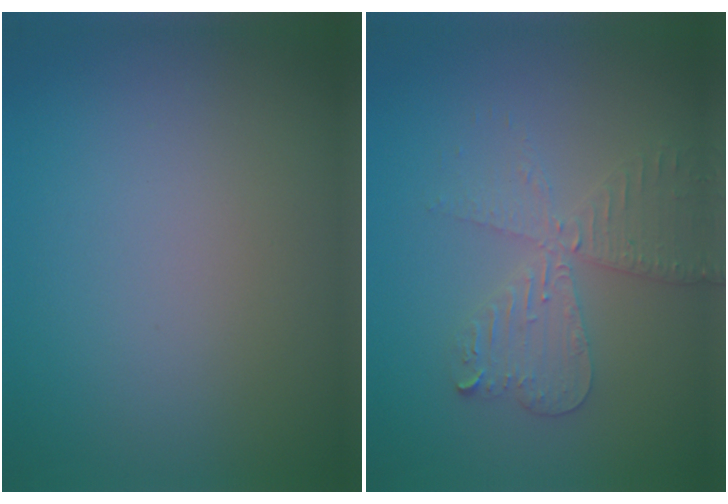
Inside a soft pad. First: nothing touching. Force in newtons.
{"total": 4.0, "press": 3.5, "slide": 2.0}